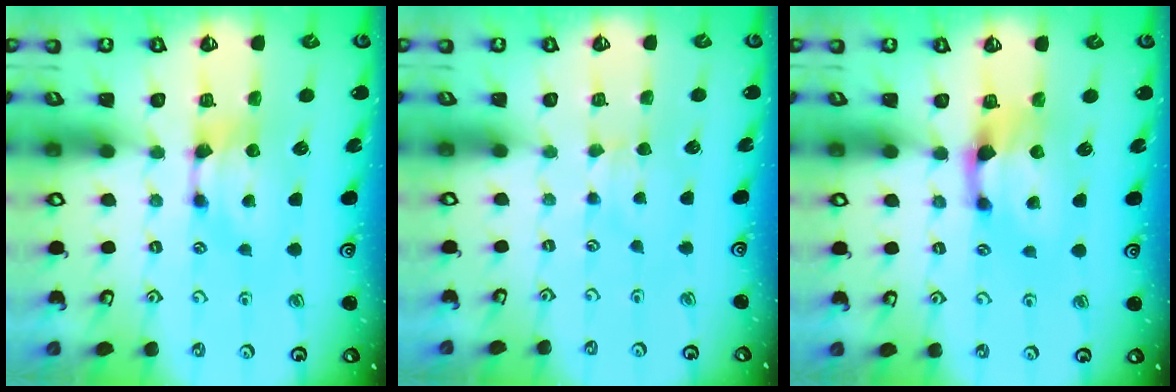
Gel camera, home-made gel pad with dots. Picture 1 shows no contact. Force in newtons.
{"total": 2.7, "press": 2.7, "slide": 0.4}
{"total": 1.6, "press": 1.0, "slide": 1.3}